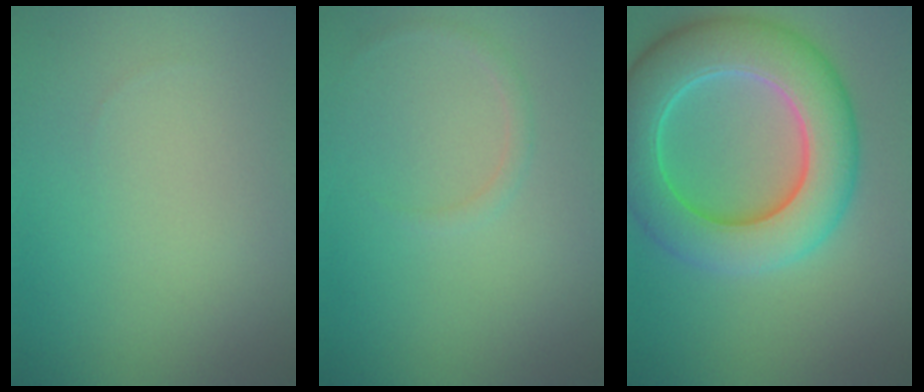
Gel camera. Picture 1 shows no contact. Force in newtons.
{"total": 0.8, "press": 0.8, "slide": 0.1}
{"total": 9.6, "press": 9.6, "slide": 0.5}